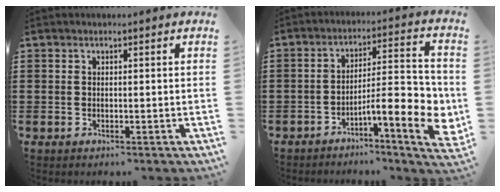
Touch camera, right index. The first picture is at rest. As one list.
[{"total": 10.4, "force": [-3.5, 2.8, 9.3], "torque": [-0.130, -0.012, -0.062]}]